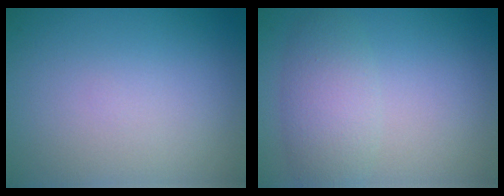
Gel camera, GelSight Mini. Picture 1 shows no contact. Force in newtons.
{"total": 3.5, "press": 3.5, "slide": 0.1}